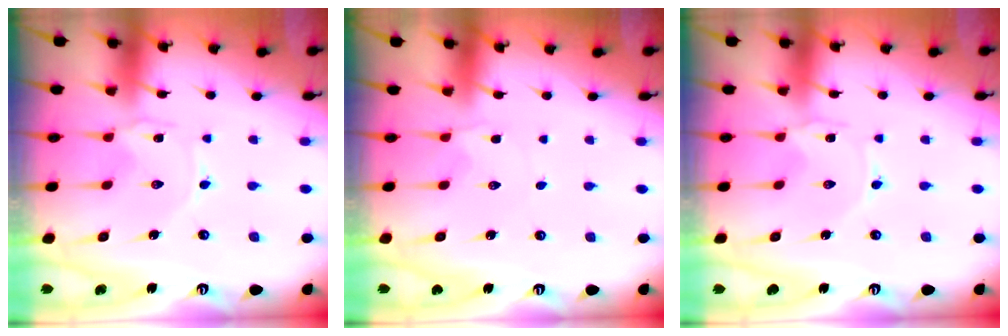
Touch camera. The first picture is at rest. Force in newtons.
{"total": 1.7, "press": 1.6, "slide": 0.5}
{"total": 0.0}